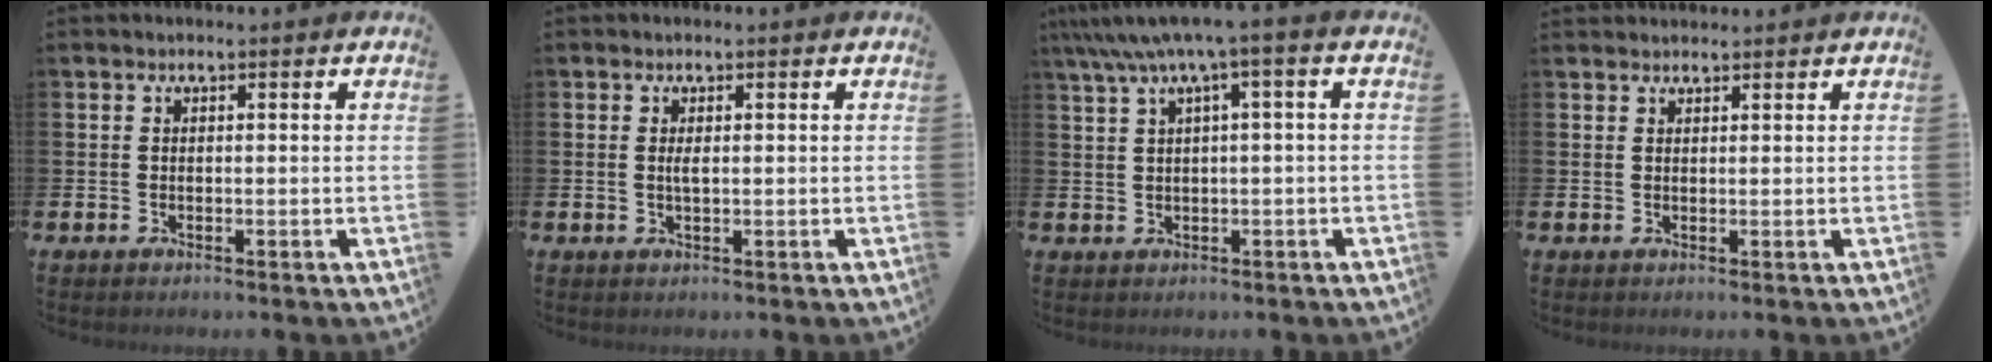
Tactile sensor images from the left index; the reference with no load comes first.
{"total": 1.2, "force": [0.3, 0.3, 1.1], "torque": [-0.021, 0.001, 0.003]}
{"total": 4.3, "force": [1.3, 0.2, 4.1], "torque": [-0.086, -0.003, 0.019]}
{"total": 1.3, "force": [1.2, 0.3, -0.1], "torque": [0.009, -0.002, 0.022]}